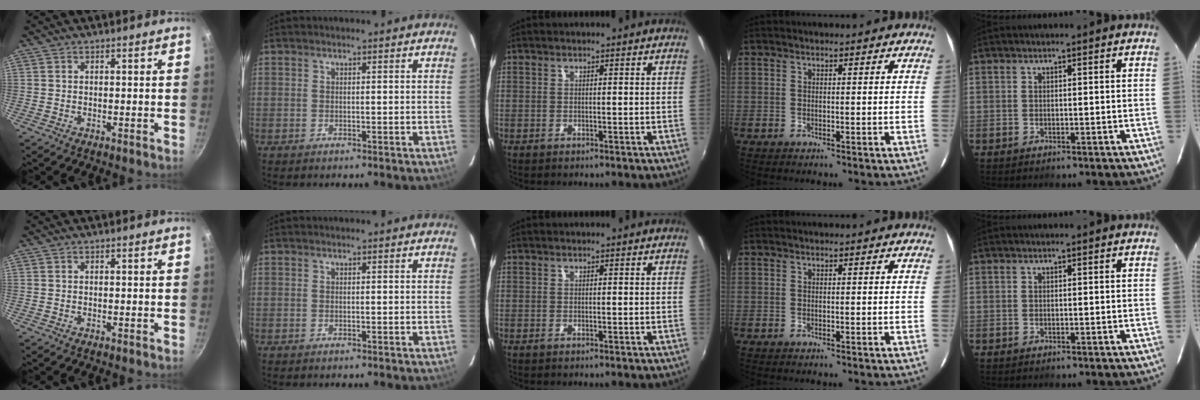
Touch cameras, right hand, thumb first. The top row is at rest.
{}